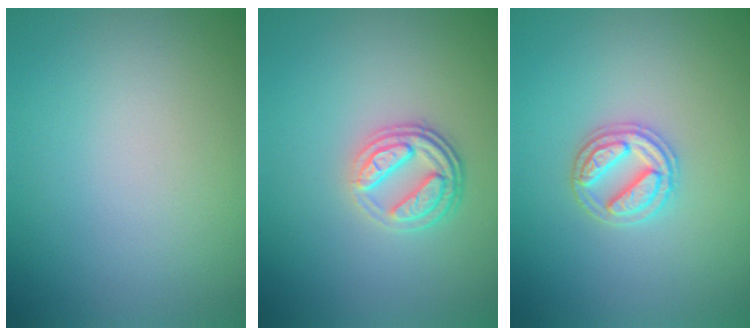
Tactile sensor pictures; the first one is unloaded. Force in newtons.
{"total": 3.8, "press": 2.7, "slide": 2.7}
{"total": 2.7, "press": 2.7, "slide": 0.3}